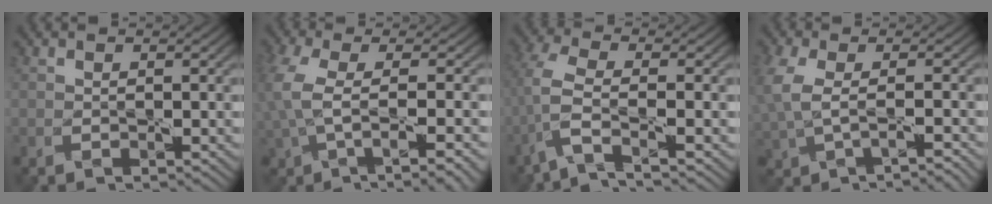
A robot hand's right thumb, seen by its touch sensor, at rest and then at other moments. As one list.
[{"total": 6.7, "force": [-0.9, 2.3, 6.2], "torque": [-0.149, -0.010, -0.014]}, {"total": 4.3, "force": [-2.5, 0.3, 3.5], "torque": [-0.088, 0.010, -0.071]}, {"total": 3.9, "force": [-0.3, 1.7, 3.6], "torque": [-0.101, -0.007, -0.005]}]